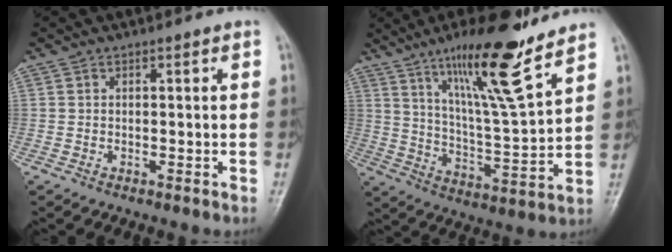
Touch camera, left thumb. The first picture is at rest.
{"total": 17.5, "force": [11.9, 2.1, 12.7], "torque": [-0.203, -0.071, 0.205]}